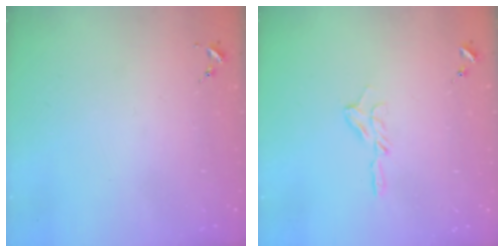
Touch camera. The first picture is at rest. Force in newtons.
{"total": 6.9, "press": 6.9, "slide": 0.7}